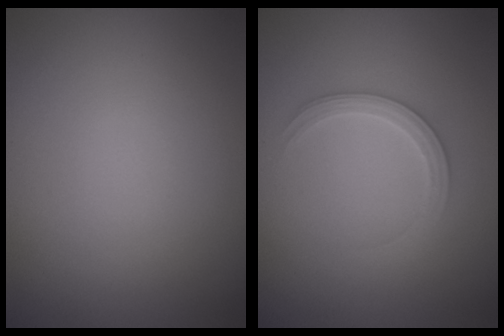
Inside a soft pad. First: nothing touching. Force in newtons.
{"total": 2.2, "press": 2.2, "slide": 0.2}